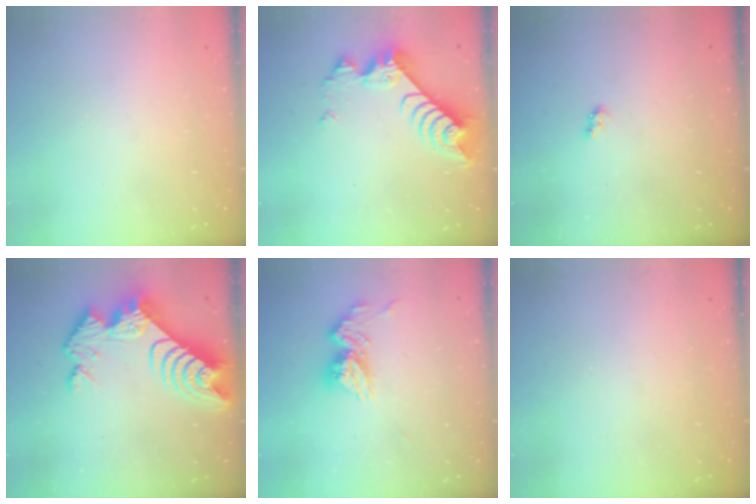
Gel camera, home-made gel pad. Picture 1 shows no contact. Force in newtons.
{"total": 9.3, "press": 9.3, "slide": 1.0}
{"total": 2.6, "press": 2.6, "slide": 0.4}
{"total": 16.6, "press": 16.6, "slide": 1.4}
{"total": 11.5, "press": 11.4, "slide": 1.1}
{"total": 0.0}